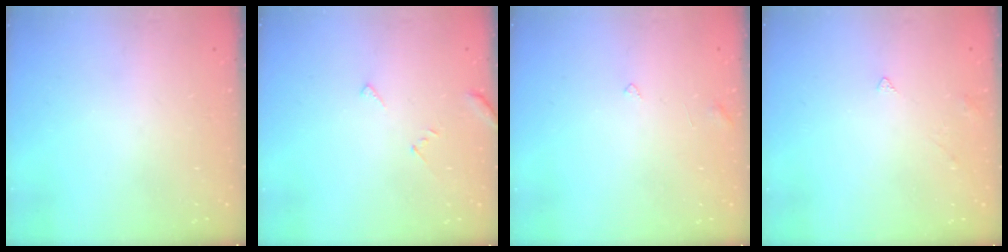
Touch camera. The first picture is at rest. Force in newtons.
{"total": 2.8, "press": 2.8, "slide": 0.2}
{"total": 3.4, "press": 3.4, "slide": 0.4}
{"total": 2.1, "press": 2.1, "slide": 0.4}